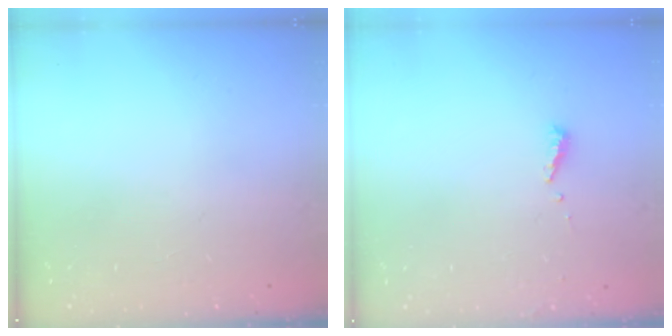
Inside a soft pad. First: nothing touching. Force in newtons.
{"total": 5.3, "press": 5.3, "slide": 0.5}